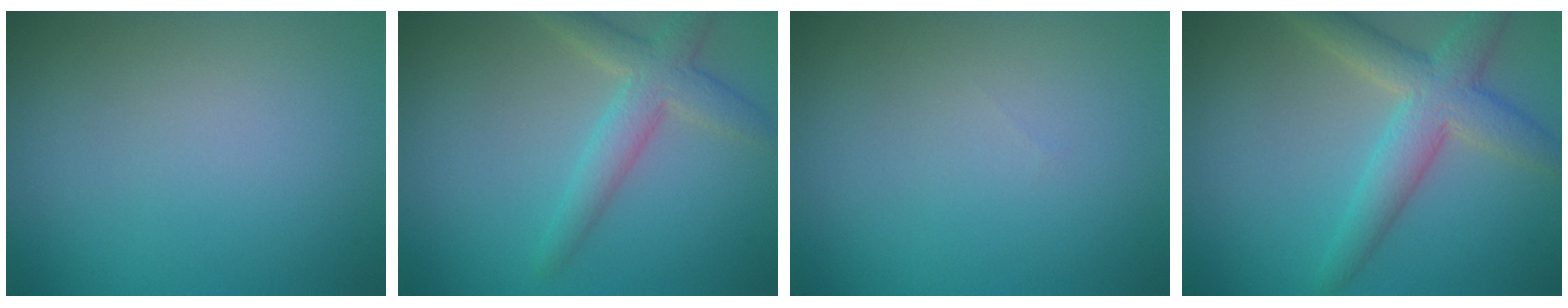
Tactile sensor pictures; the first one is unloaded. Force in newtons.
{"total": 3.5, "press": 3.5, "slide": 0.2}
{"total": 0.0}
{"total": 5.1, "press": 5.1, "slide": 0.3}